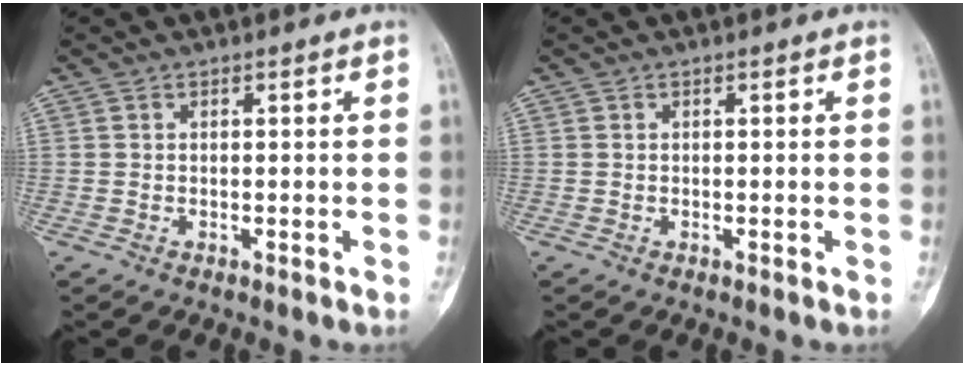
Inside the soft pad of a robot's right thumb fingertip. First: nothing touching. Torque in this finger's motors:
{"motor_torque": [0.01, 0.01, 0.10, -0.03, 0.01]}